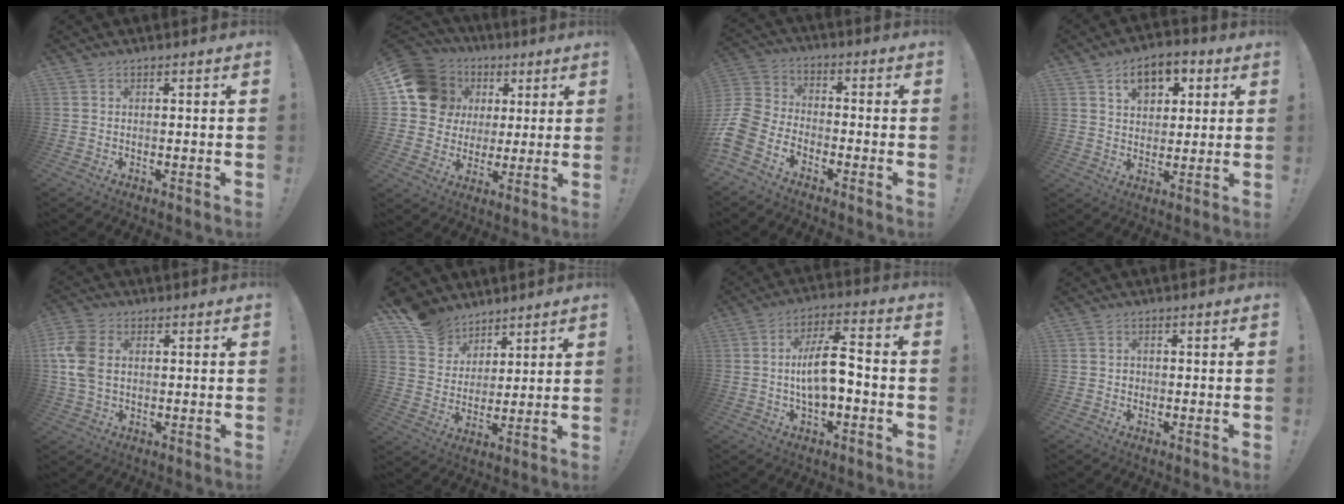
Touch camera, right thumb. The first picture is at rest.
{"total": 15.1, "force": [5.3, 12.9, 5.8], "torque": [-0.088, -0.015, 0.125]}
{"total": 11.1, "force": [-6.9, 7.0, 5.1], "torque": [-0.119, 0.034, -0.127]}
{"total": 9.8, "force": [4.8, 6.9, 5.1], "torque": [-0.065, -0.013, 0.087]}
{"total": 10.5, "force": [1.4, 7.5, 7.2], "torque": [-0.154, -0.003, 0.027]}
{"total": 10.9, "force": [8.2, 7.1, 1.6], "torque": [-0.031, -0.064, 0.162]}
{"total": 11.5, "force": [-1.8, 4.3, 10.6], "torque": [-0.191, 0.015, -0.033]}
{"total": 1.1, "force": [-0.2, 1.0, 0.3], "torque": [-0.007, 0.004, -0.005]}